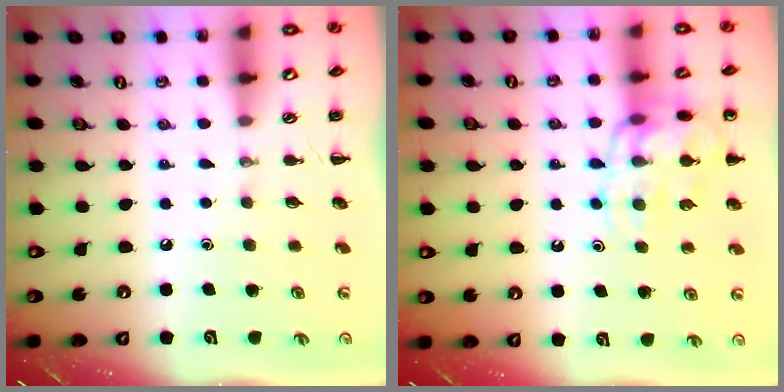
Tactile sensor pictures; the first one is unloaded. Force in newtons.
{"total": 14.5, "press": 14.3, "slide": 1.9}